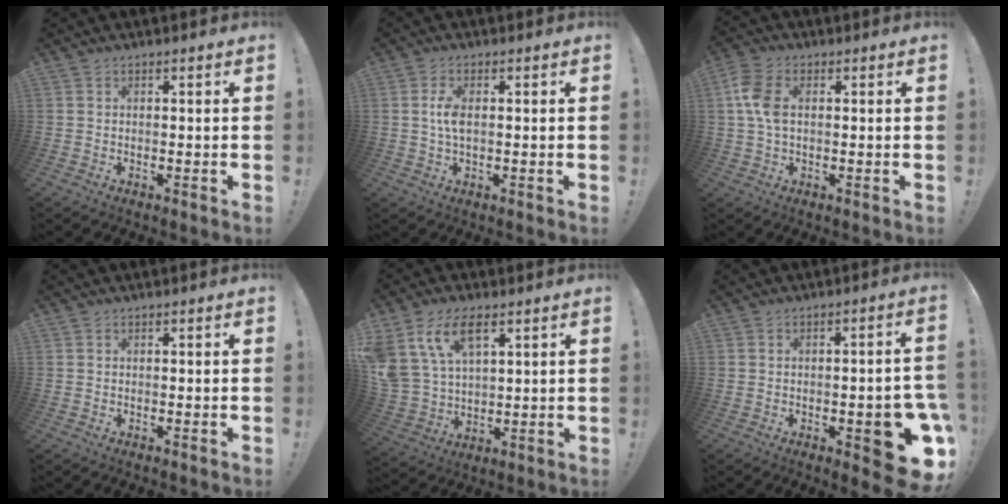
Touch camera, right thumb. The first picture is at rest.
{"total": 4.4, "force": [0.1, 1.9, 4.0], "torque": [-0.078, 0.003, -0.001]}
{"total": 7.9, "force": [1.2, 4.6, 6.3], "torque": [-0.132, 0.000, 0.020]}
{"total": 0.0}
{"total": 13.8, "force": [7.6, 7.7, 8.5], "torque": [-0.194, -0.030, 0.145]}
{"total": 13.8, "force": [-4.6, 4.9, 12.0], "torque": [-0.118, 0.011, -0.059]}